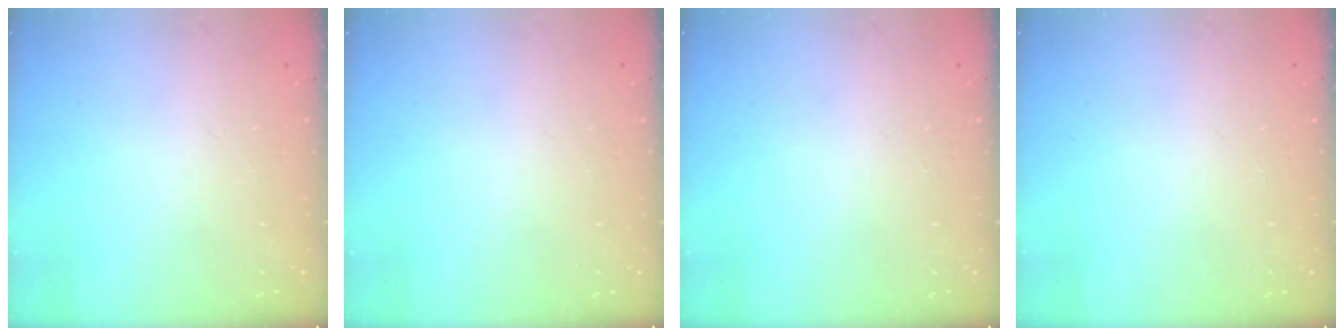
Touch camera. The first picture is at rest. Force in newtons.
{"total": 0.0}
{"total": 0.0}
{"total": 0.0}